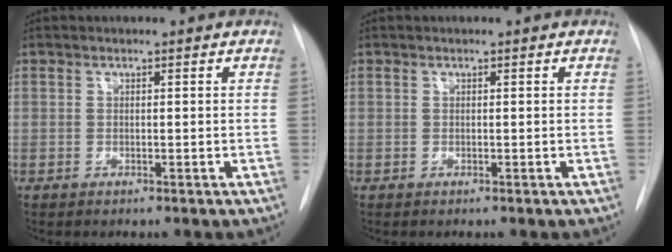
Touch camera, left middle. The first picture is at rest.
{"total": 0.0}